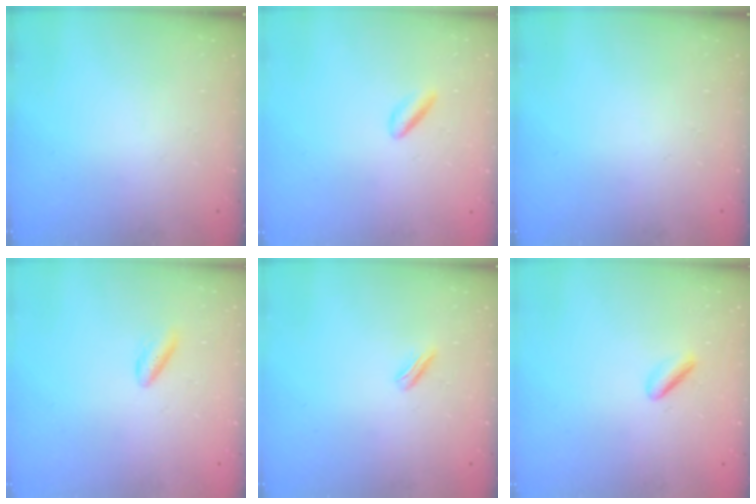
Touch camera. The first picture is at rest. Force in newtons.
{"total": 1.8, "press": 1.6, "slide": 0.9}
{"total": 0.0}
{"total": 3.0, "press": 2.7, "slide": 1.4}
{"total": 2.3, "press": 2.2, "slide": 0.7}
{"total": 2.2, "press": 1.9, "slide": 1.1}